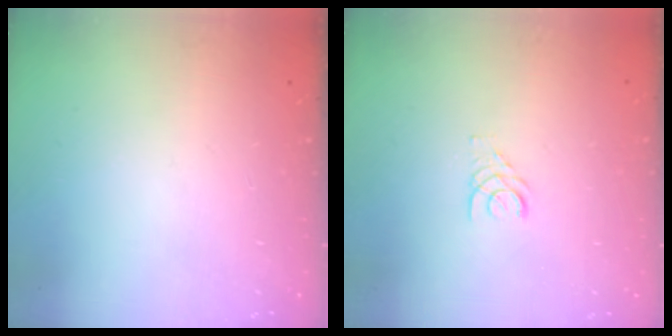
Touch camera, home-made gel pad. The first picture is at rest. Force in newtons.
{"total": 1.7, "press": 1.7, "slide": 0.2}